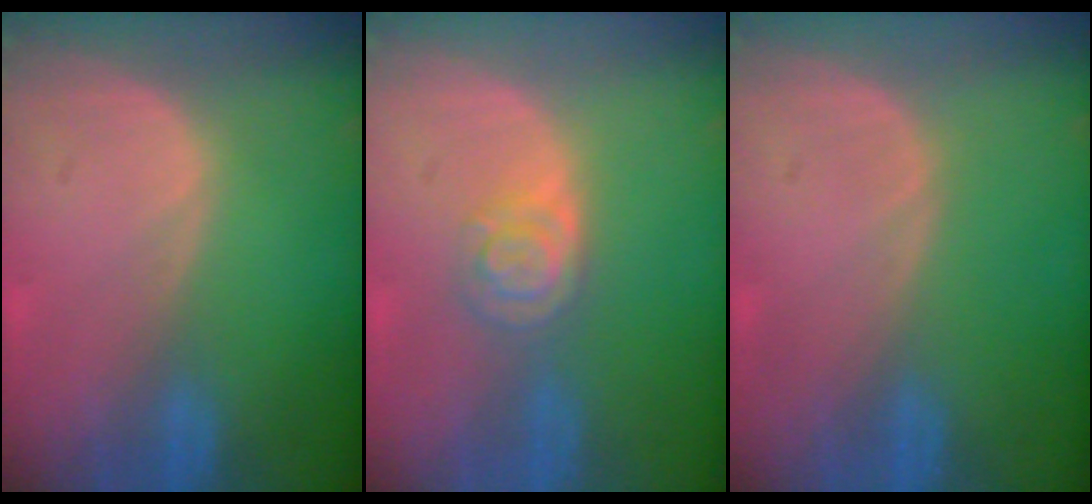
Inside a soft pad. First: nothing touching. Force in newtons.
{"total": 4.3, "press": 3.9, "slide": 1.9}
{"total": 0.0}